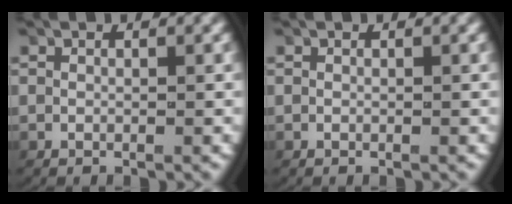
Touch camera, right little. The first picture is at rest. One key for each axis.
{"total": 0.0}